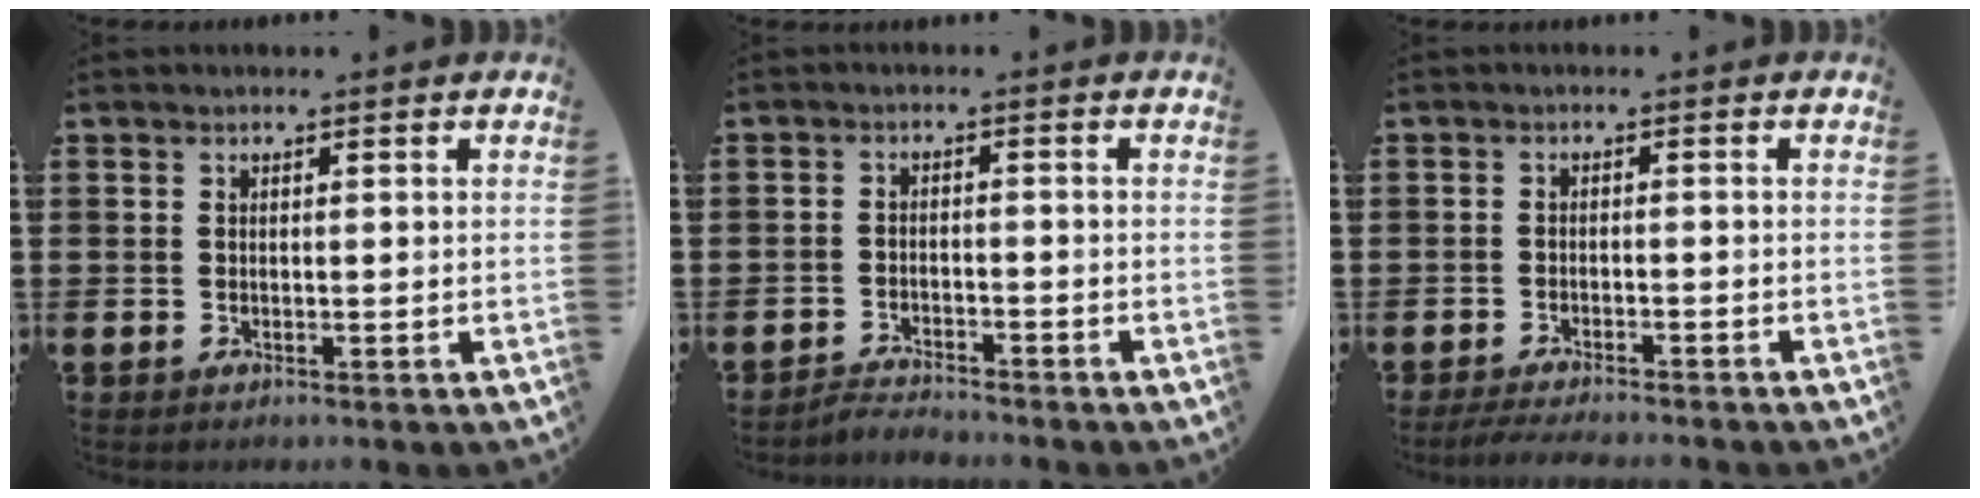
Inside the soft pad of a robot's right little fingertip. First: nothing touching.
{"total": 2.3, "force": [-2.3, -0.1, -0.2], "torque": [-0.002, 0.004, -0.050]}
{"total": 2.0, "force": [-2.0, 0.0, 0.6], "torque": [-0.010, 0.004, -0.039]}